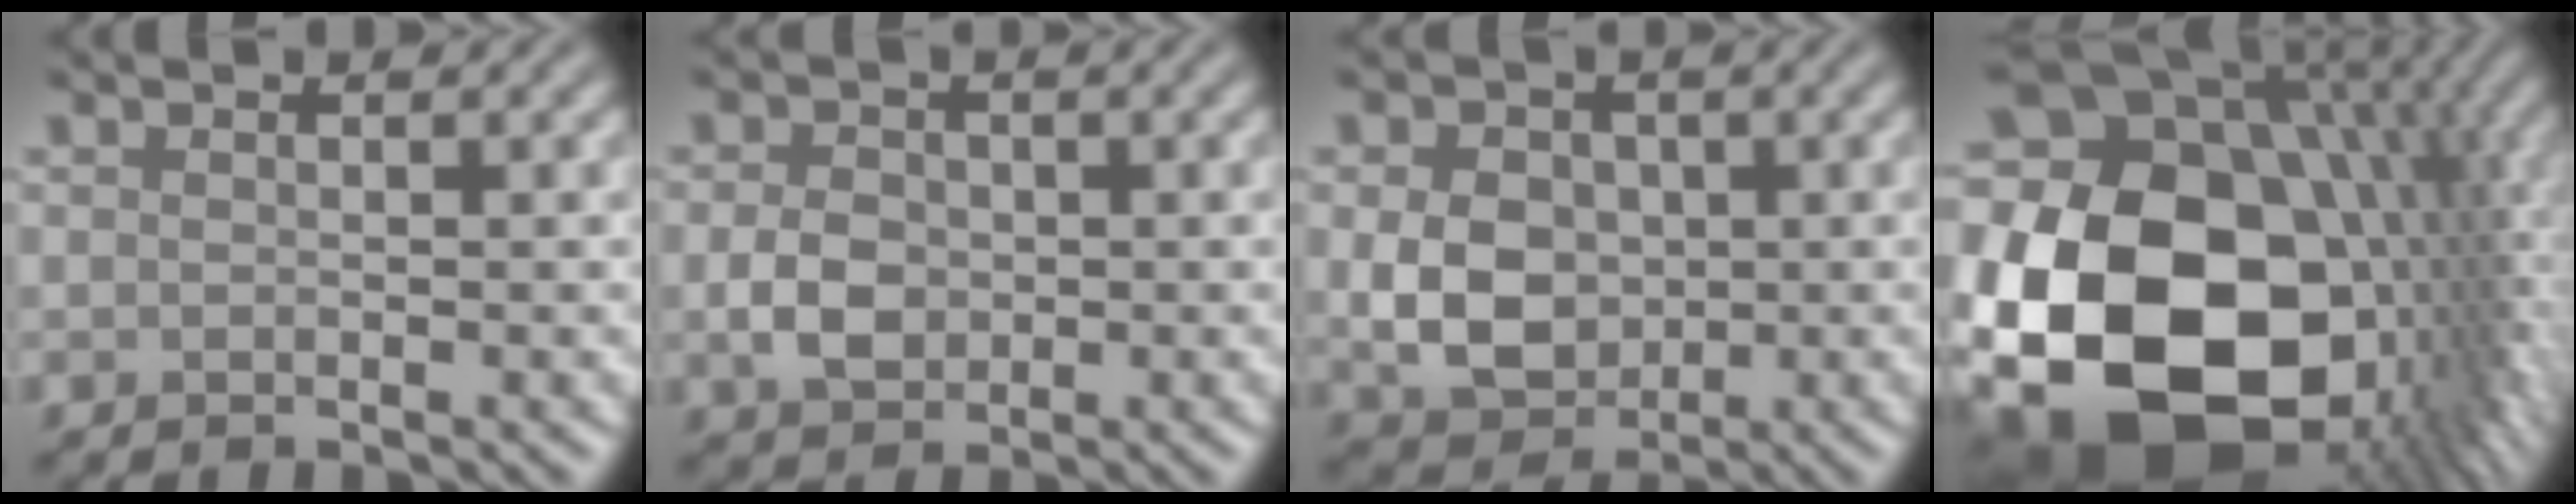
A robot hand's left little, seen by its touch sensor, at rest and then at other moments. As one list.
[{"total": 3.0, "force": [-0.3, 2.4, 1.9], "torque": [-0.039, -0.001, -0.011]}, {"total": 5.6, "force": [0.0, 4.5, 3.4], "torque": [-0.069, -0.005, -0.001]}, {"total": 22.1, "force": [-3.0, 16.7, 14.2], "torque": [-0.286, -0.017, -0.033]}]